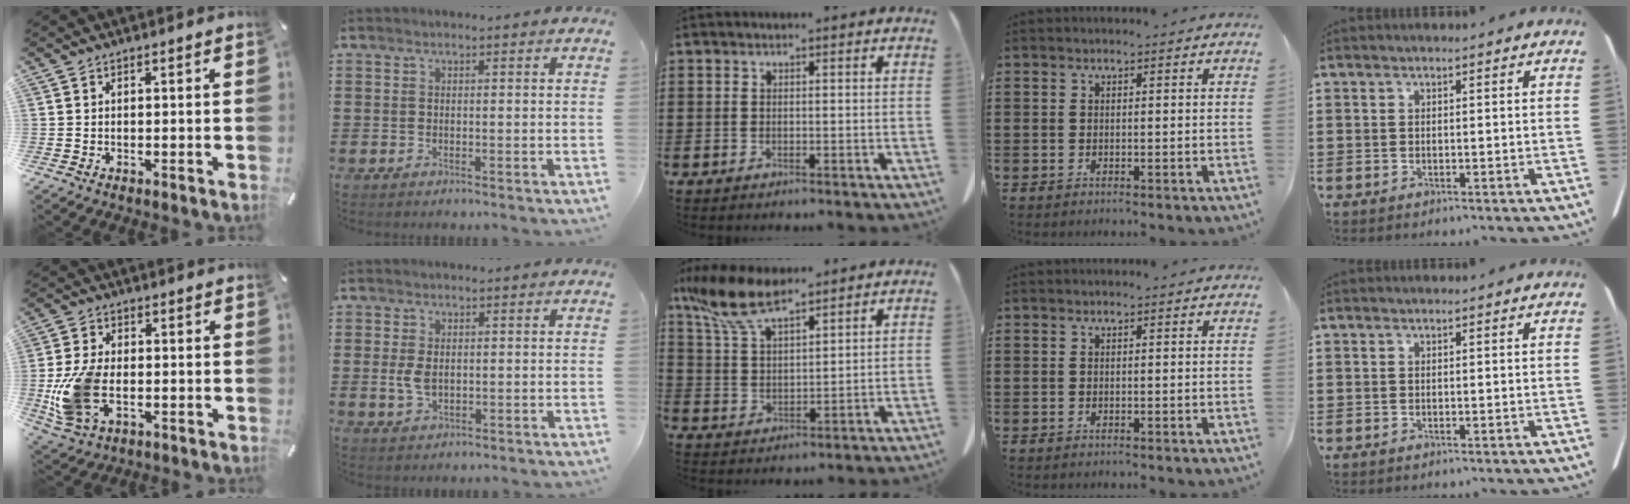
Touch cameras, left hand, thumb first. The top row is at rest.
{"thumb": {"total": 11.9, "force": [-2.6, 7.6, 8.8], "torque": [-0.205, -0.002, -0.044]}, "index": {"total": 3.1, "force": [0.1, 2.0, 2.4], "torque": [-0.064, 0.001, -0.004]}, "middle": {"total": 9.4, "force": [7.0, 3.0, 5.6], "torque": [-0.142, -0.020, 0.128]}}